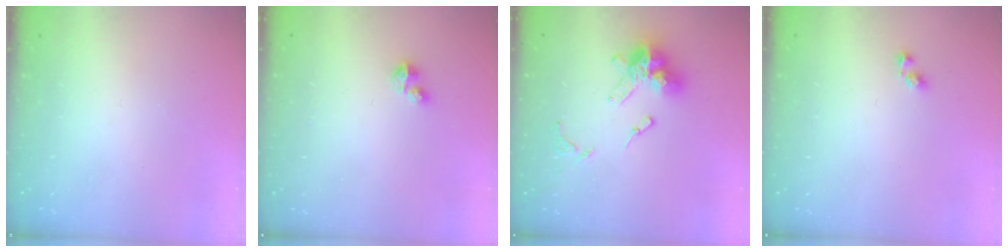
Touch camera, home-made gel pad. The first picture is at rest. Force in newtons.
{"total": 2.1, "press": 2.1, "slide": 0.2}
{"total": 14.2, "press": 14.1, "slide": 1.3}
{"total": 2.9, "press": 2.9, "slide": 0.2}